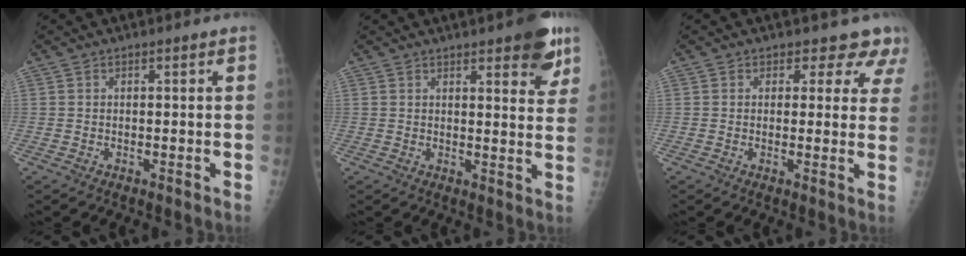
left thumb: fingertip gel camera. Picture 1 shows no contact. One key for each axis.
{"total": 8.9, "fx": 5.4, "fy": 2.9, "fz": 6.5, "tx": -0.054, "ty": -0.025, "tz": 0.065}
{"total": 6.6, "fx": 5.4, "fy": 3.8, "fz": 0.6, "tx": 0.042, "ty": -0.023, "tz": 0.038}